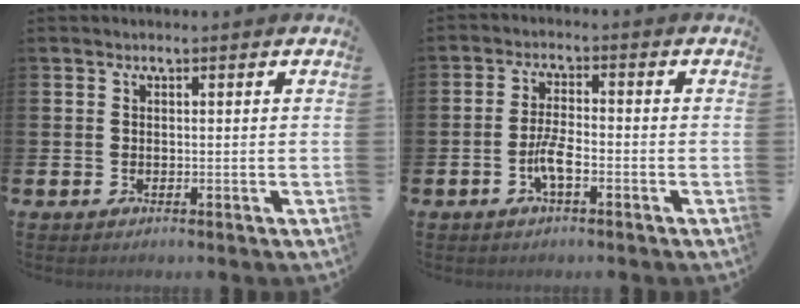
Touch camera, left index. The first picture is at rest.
{"total": 3.8, "force": [-1.4, 1.1, 3.4], "torque": [-0.066, 0.004, -0.027]}